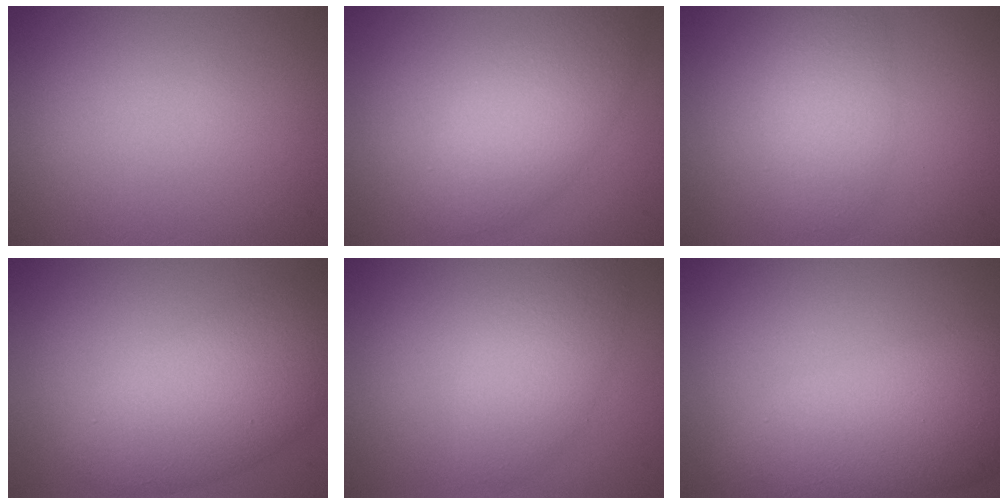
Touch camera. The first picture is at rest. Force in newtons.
{"total": 5.2, "press": 5.2, "slide": 0.5}
{"total": 4.0, "press": 4.0, "slide": 0.1}
{"total": 7.5, "press": 7.5, "slide": 0.3}
{"total": 3.9, "press": 3.9, "slide": 0.2}
{"total": 7.9, "press": 7.9, "slide": 0.2}